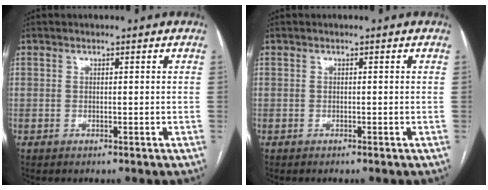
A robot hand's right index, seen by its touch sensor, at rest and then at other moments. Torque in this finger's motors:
{"motor_torque": [0.14, 0.05, -0.03, 0.00]}